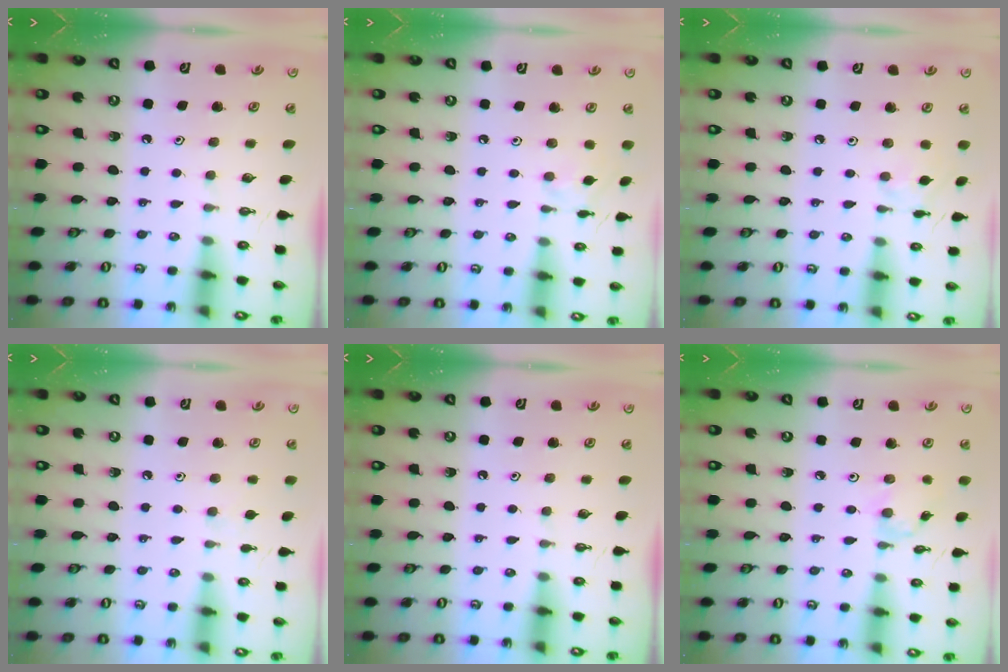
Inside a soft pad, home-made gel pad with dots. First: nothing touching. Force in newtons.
{"total": 1.6, "press": 1.6, "slide": 0.2}
{"total": 1.6, "press": 1.6, "slide": 0.2}
{"total": 2.7, "press": 2.6, "slide": 0.5}
{"total": 0.0}
{"total": 2.2, "press": 2.2, "slide": 0.4}